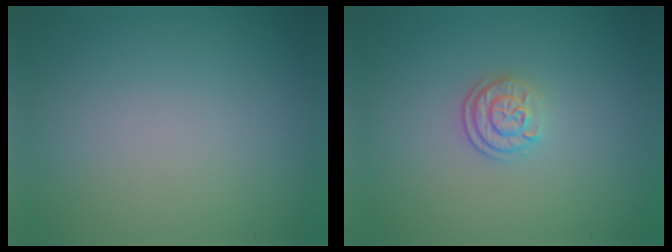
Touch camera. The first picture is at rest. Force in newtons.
{"total": 2.3, "press": 1.9, "slide": 1.2}